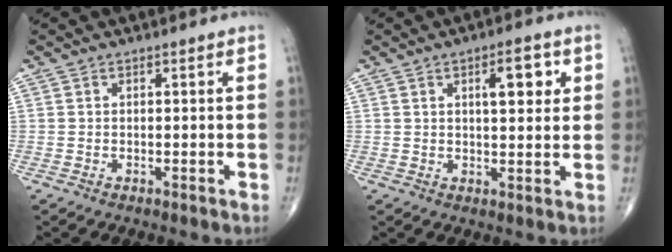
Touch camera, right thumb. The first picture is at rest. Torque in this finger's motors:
{"motor_torque": [0.18, 0.38, 0.62, 0.30, 0.00]}